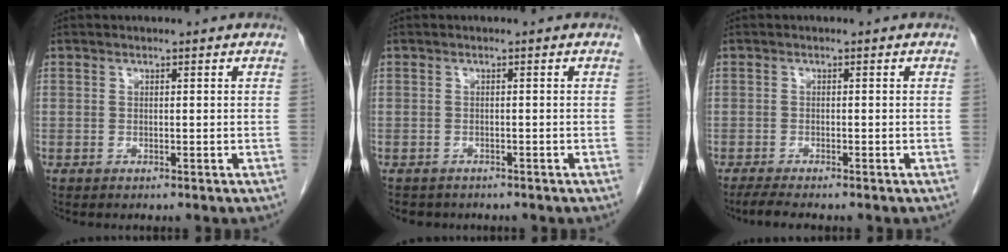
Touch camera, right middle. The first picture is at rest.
{"total": 2.9, "force": [-2.4, 1.6, 0.4], "torque": [-0.010, 0.002, -0.030]}
{"total": 3.1, "force": [-2.6, 0.2, 1.7], "torque": [-0.032, -0.008, -0.040]}